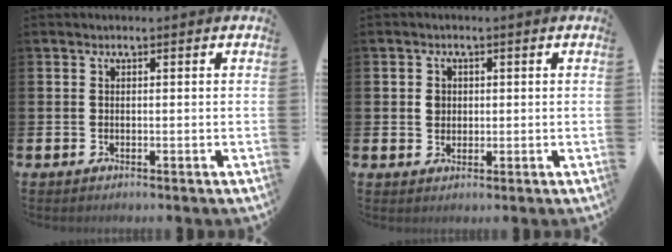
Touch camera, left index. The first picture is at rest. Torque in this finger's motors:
{"motor_torque": [0.63, 0.27, -0.02, -0.01]}